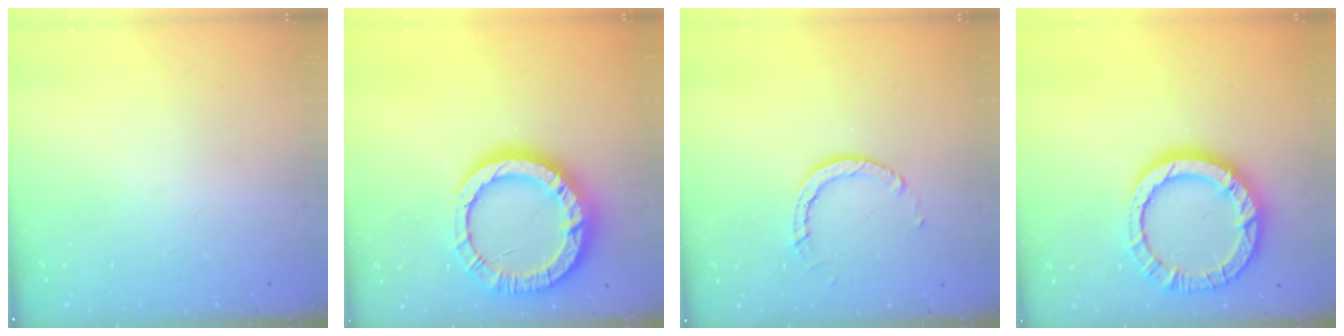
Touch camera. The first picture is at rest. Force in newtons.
{"total": 17.5, "press": 17.4, "slide": 1.5}
{"total": 4.9, "press": 4.9, "slide": 0.5}
{"total": 13.7, "press": 13.6, "slide": 1.4}